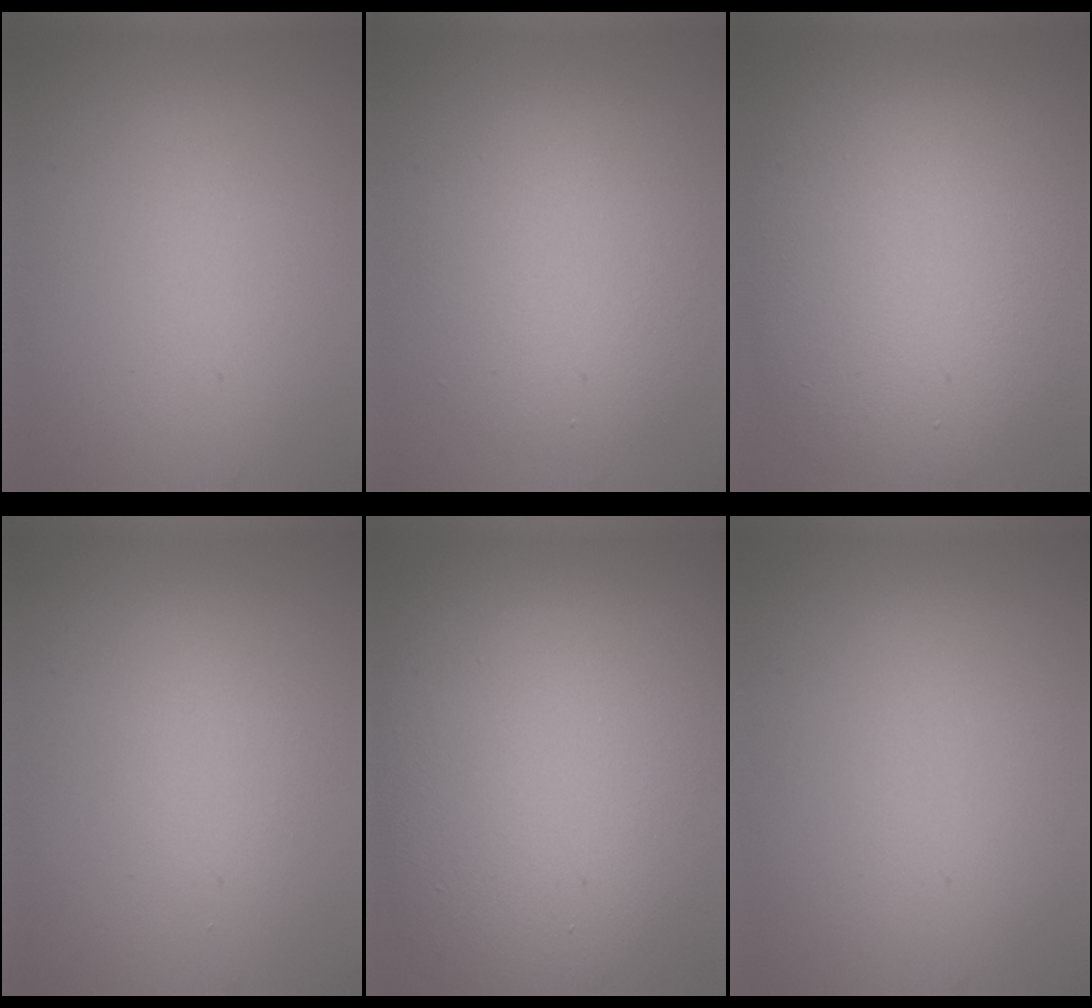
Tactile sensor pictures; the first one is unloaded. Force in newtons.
{"total": 5.5, "press": 5.5, "slide": 0.6}
{"total": 12.6, "press": 12.6, "slide": 0.6}
{"total": 1.4, "press": 1.4, "slide": 0.0}
{"total": 15.9, "press": 15.9, "slide": 1.3}
{"total": 0.0}